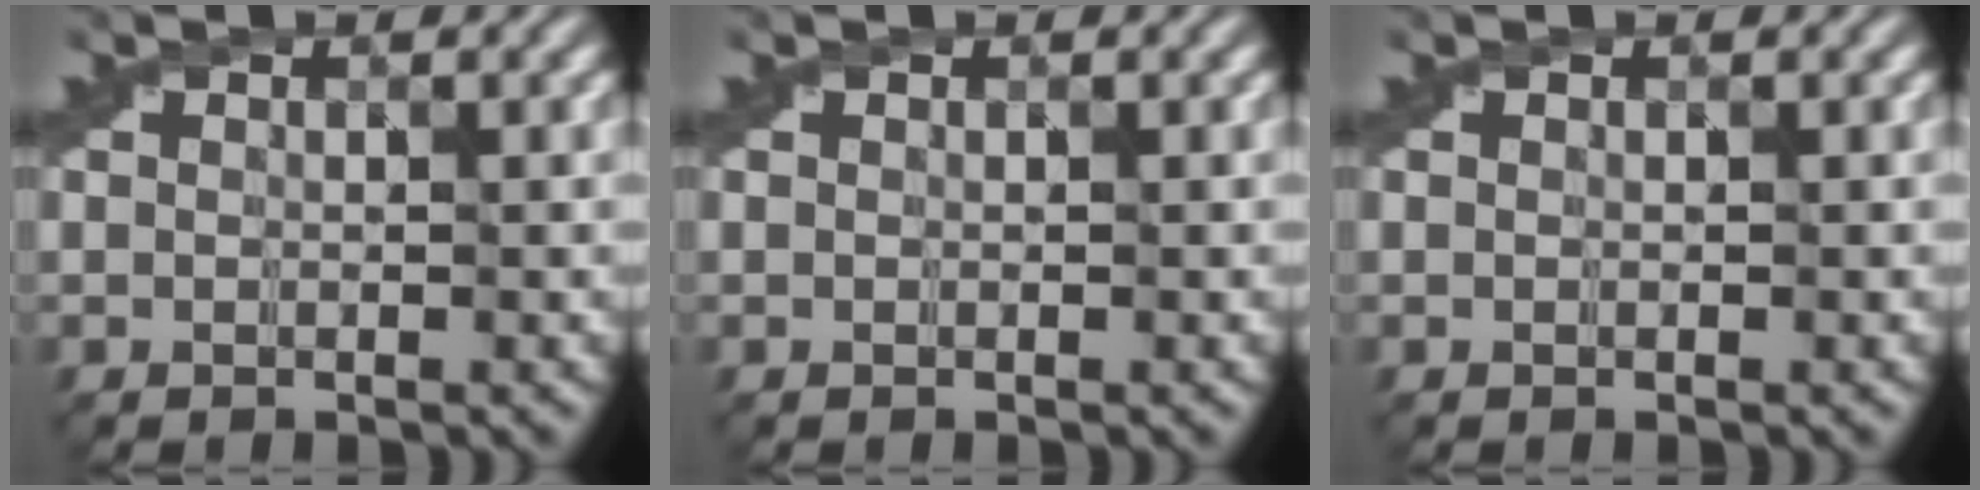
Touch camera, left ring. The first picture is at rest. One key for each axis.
{"total": 0.0}
{"total": 0.0}